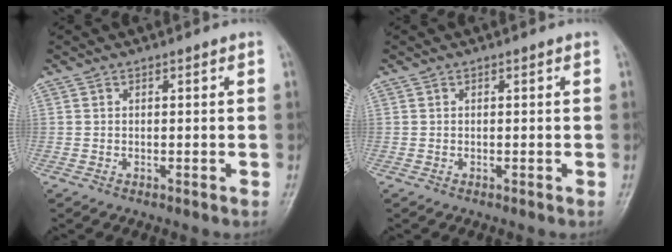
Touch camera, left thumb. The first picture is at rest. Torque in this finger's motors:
{"motor_torque": [-0.07, 0.07, -0.06, -0.01, 0.00]}